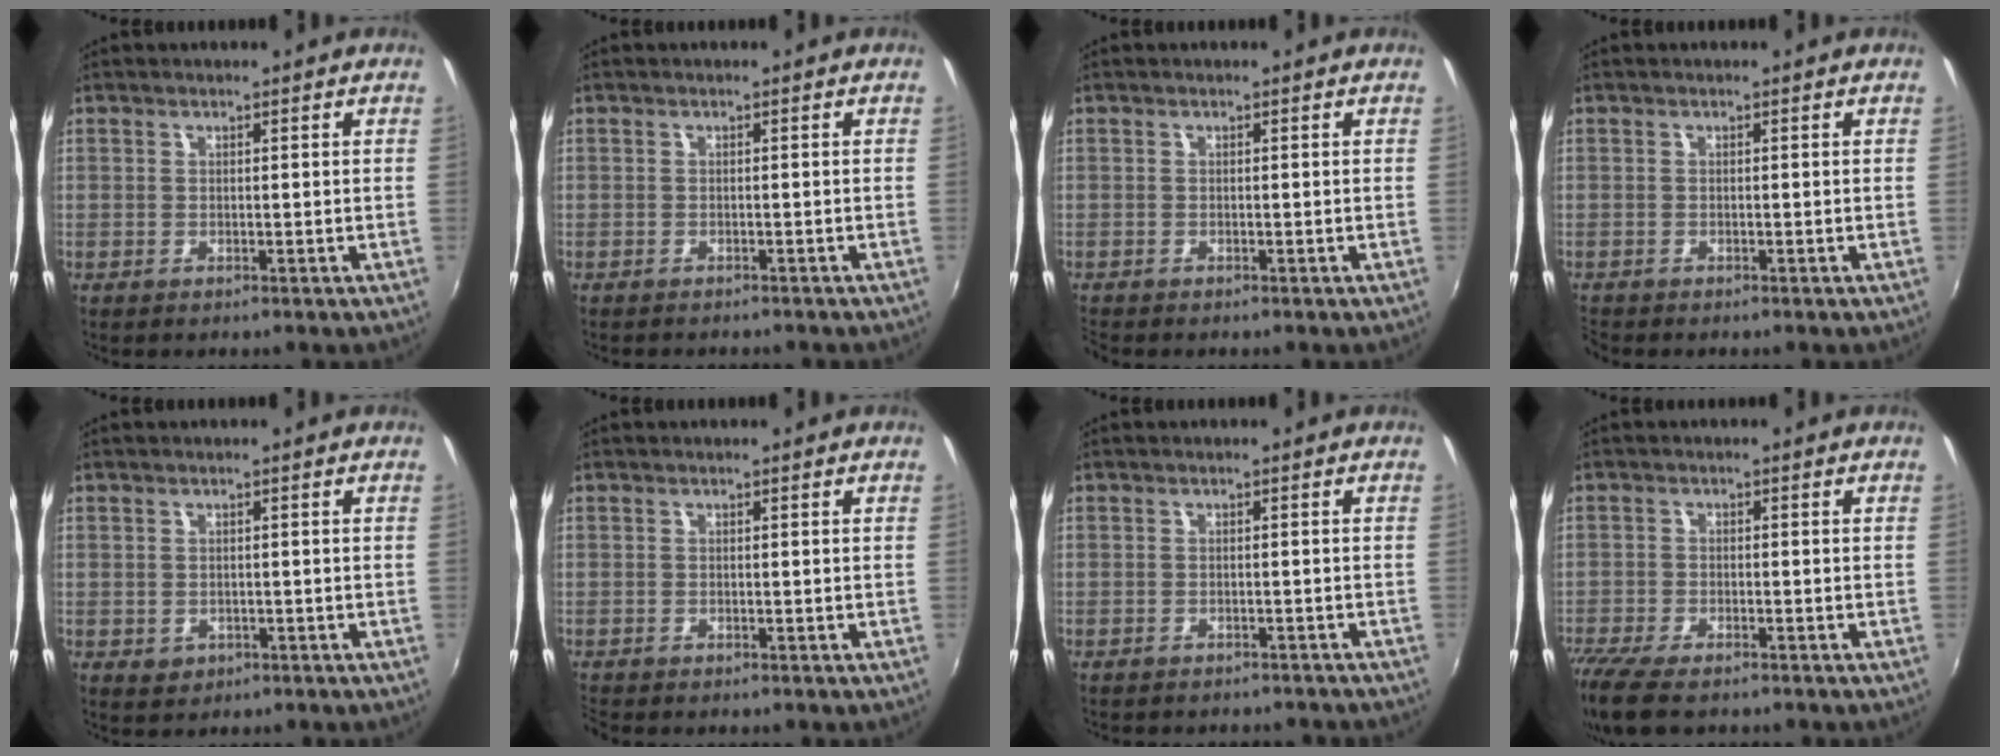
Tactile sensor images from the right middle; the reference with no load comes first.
{"total": 2.2, "force": [-2.0, 0.5, 0.7], "torque": [-0.019, -0.009, -0.029]}
{"total": 0.8, "force": [-0.7, 0.1, 0.3], "torque": [-0.004, -0.004, -0.014]}
{"total": 1.1, "force": [-1.1, 0.2, 0.2], "torque": [-0.006, -0.008, -0.022]}
{"total": 2.2, "force": [-0.6, 1.9, 0.9], "torque": [-0.016, -0.002, -0.005]}
{"total": 1.0, "force": [-0.9, 0.1, 0.3], "torque": [-0.006, -0.006, -0.017]}
{"total": 6.2, "force": [-5.6, 1.8, 1.9], "torque": [-0.044, -0.010, -0.071]}
{"total": 10.2, "force": [-8.0, 2.9, 5.7], "torque": [-0.143, -0.045, -0.150]}